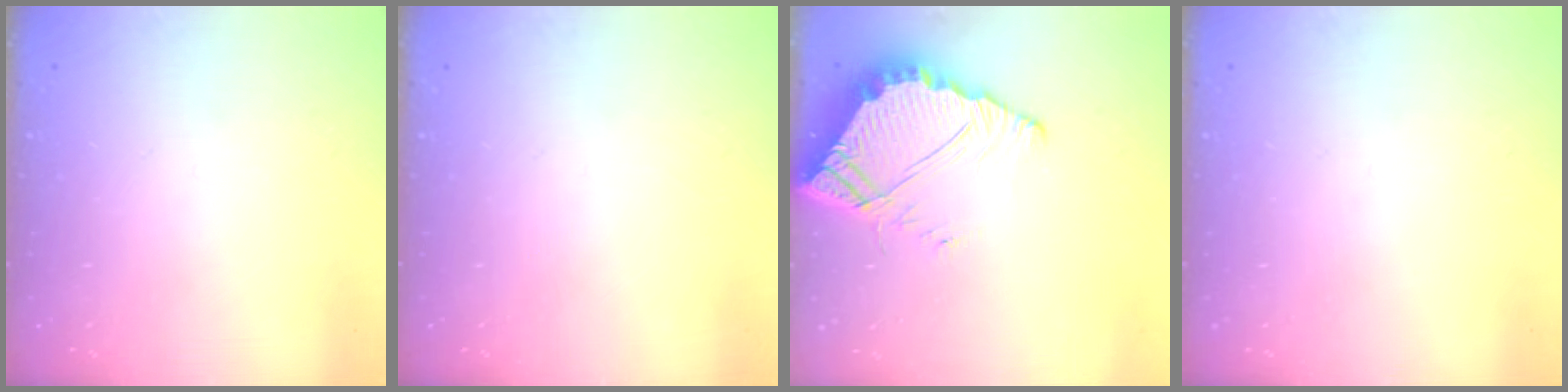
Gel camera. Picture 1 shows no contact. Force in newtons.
{"total": 0.0}
{"total": 8.9, "press": 8.8, "slide": 0.7}
{"total": 0.0}